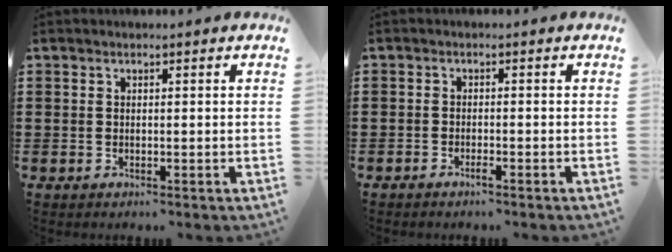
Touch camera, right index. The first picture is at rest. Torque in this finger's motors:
{"motor_torque": [-0.15, -0.06, 0.00, 0.00]}